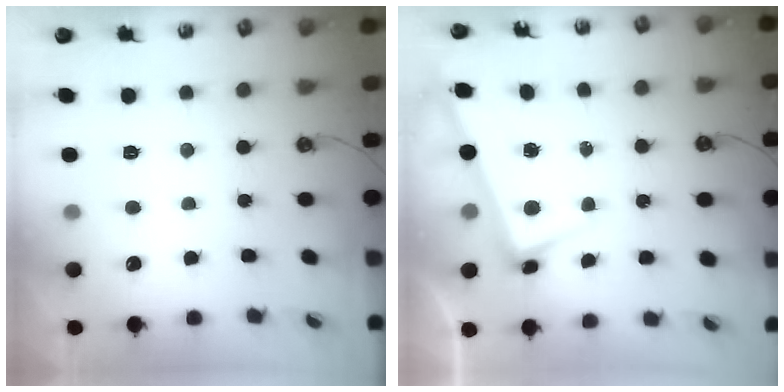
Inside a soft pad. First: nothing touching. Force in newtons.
{"total": 2.6, "press": 2.5, "slide": 0.7}